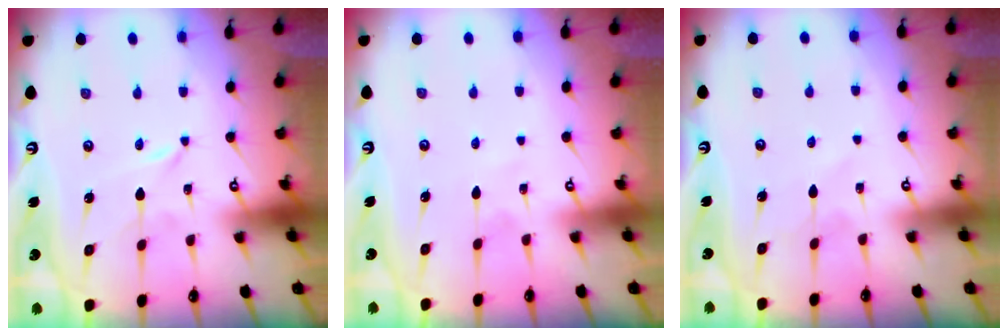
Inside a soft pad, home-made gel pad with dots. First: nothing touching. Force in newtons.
{"total": 3.8, "press": 3.8, "slide": 0.4}
{"total": 4.4, "press": 4.4, "slide": 0.5}